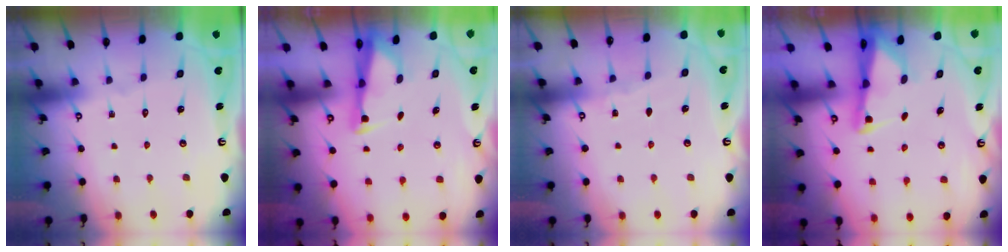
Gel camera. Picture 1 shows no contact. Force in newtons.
{"total": 2.8, "press": 2.8, "slide": 0.6}
{"total": 2.4, "press": 2.4, "slide": 0.3}
{"total": 3.1, "press": 3.0, "slide": 0.5}